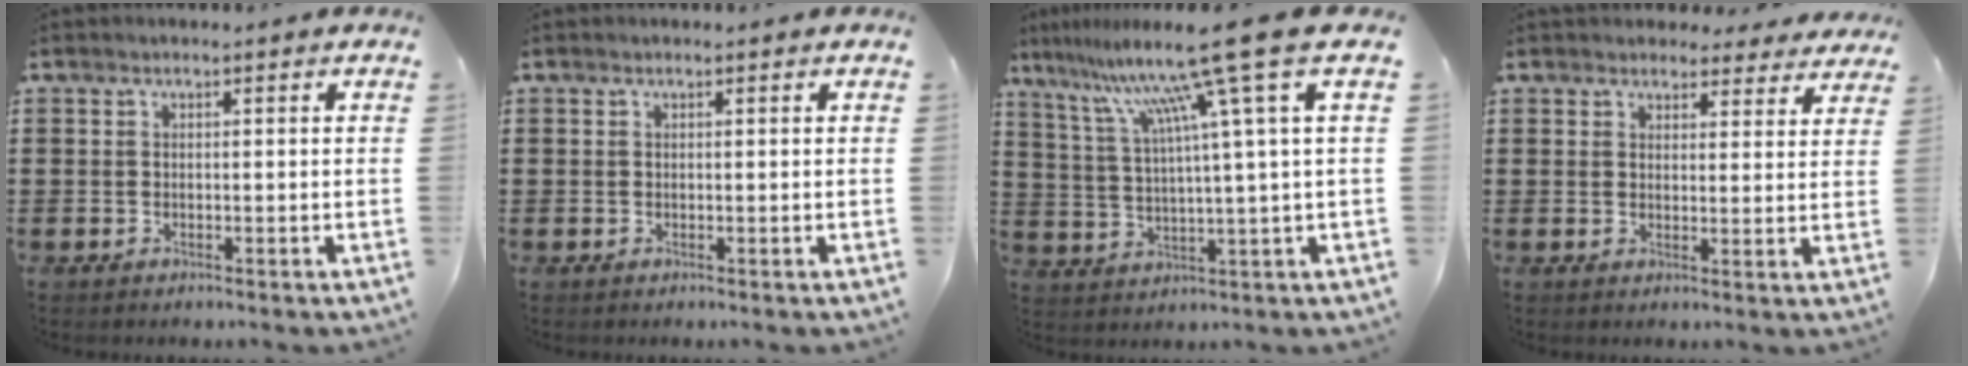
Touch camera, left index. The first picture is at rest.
{"total": 0.0}
{"total": 13.9, "force": [7.7, -1.5, 11.4], "torque": [-0.242, -0.036, 0.108]}
{"total": 3.9, "force": [3.7, 1.1, 0.5], "torque": [-0.005, -0.015, 0.067]}